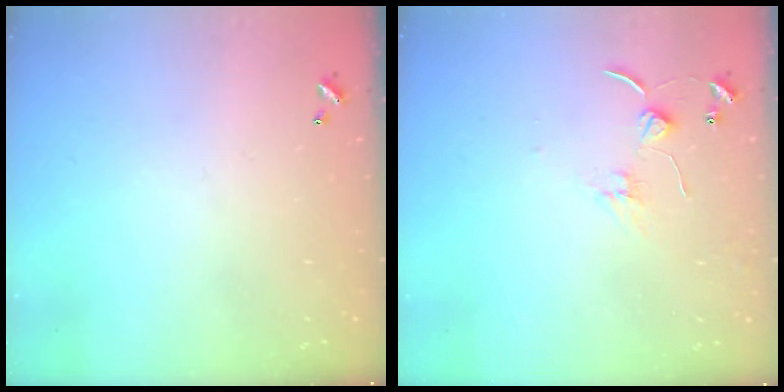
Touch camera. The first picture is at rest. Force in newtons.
{"total": 2.3, "press": 2.3, "slide": 0.1}